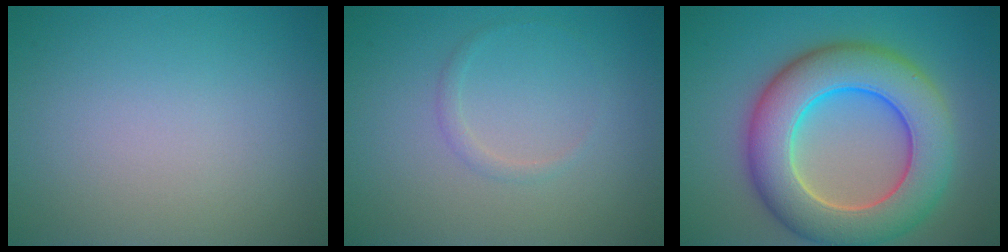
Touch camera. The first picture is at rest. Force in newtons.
{"total": 1.0, "press": 1.0, "slide": 0.1}
{"total": 10.5, "press": 10.5, "slide": 0.6}